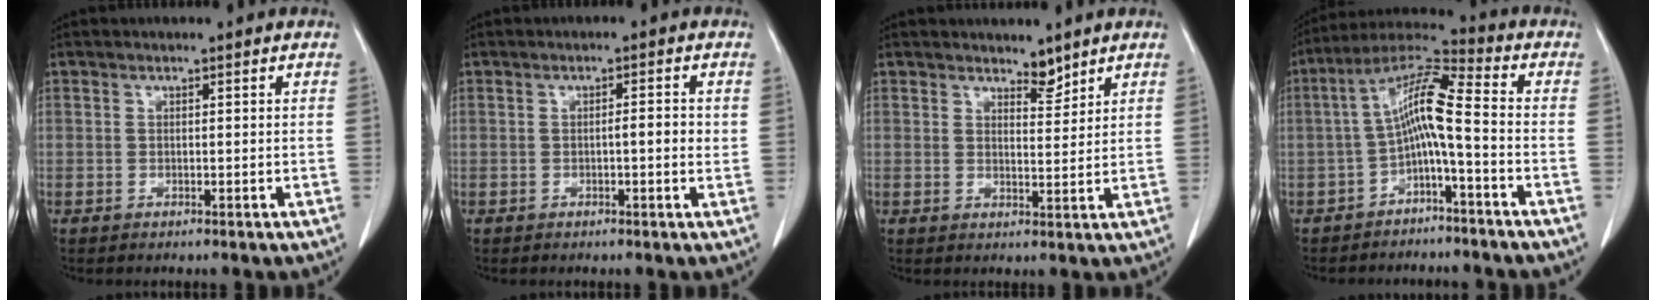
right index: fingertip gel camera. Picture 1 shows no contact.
{"total": 2.3, "force": [-0.1, 0.4, 2.3], "torque": [-0.035, 0.002, -0.003]}
{"total": 2.7, "force": [2.5, 0.7, 0.8], "torque": [-0.011, -0.006, 0.041]}
{"total": 8.9, "force": [-1.9, 0.8, 8.7], "torque": [-0.160, 0.037, -0.037]}